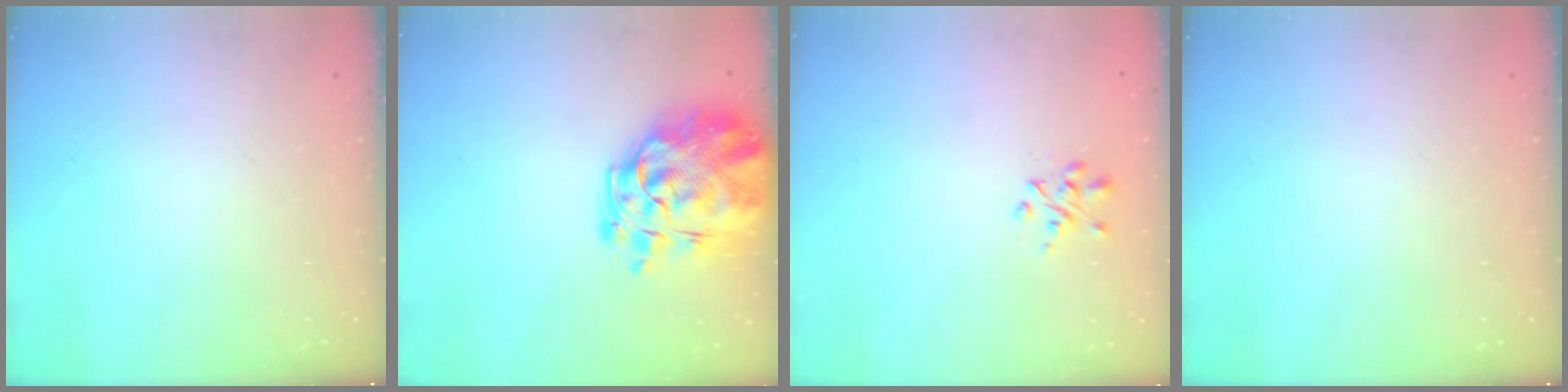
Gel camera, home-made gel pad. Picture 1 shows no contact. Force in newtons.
{"total": 13.5, "press": 12.8, "slide": 4.3}
{"total": 2.0, "press": 1.9, "slide": 0.5}
{"total": 0.0}